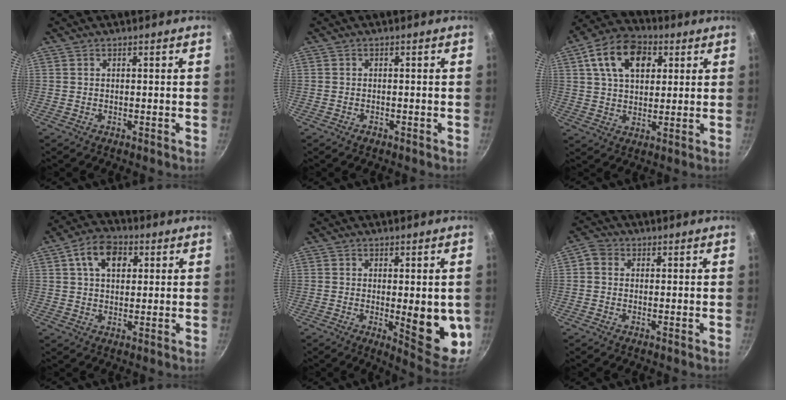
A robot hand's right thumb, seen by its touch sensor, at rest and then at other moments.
{"total": 1.0, "force": [-0.6, 0.6, 0.4], "torque": [-0.007, 0.005, -0.011]}
{"total": 14.1, "force": [4.9, 9.3, 9.4], "torque": [-0.136, 0.005, 0.072]}
{"total": 8.7, "force": [2.9, 5.8, 5.8], "torque": [-0.078, 0.005, 0.038]}
{"total": 12.1, "force": [-1.0, 4.3, 11.3], "torque": [-0.113, -0.019, -0.004]}
{"total": 2.9, "force": [0.3, 2.6, 1.3], "torque": [-0.021, 0.005, -0.009]}